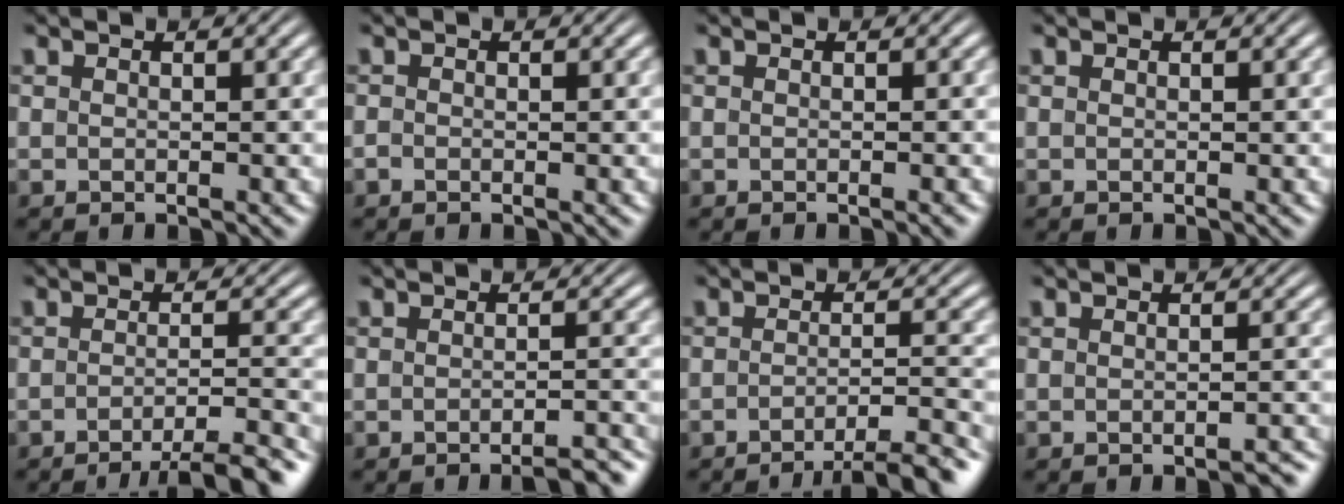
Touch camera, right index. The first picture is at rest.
{"total": 0.7, "force": [-0.6, 0.3, 0.1], "torque": [-0.007, -0.007, -0.009]}
{"total": 0.5, "force": [-0.4, -0.1, 0.3], "torque": [-0.003, 0.004, -0.008]}
{"total": 0.0}
{"total": 6.1, "force": [-4.9, 1.0, 3.4], "torque": [-0.039, -0.013, -0.076]}
{"total": 3.8, "force": [-3.5, 0.6, 1.4], "torque": [-0.018, -0.004, -0.057]}
{"total": 5.8, "force": [-4.8, 0.9, 3.2], "torque": [-0.037, -0.015, -0.074]}
{"total": 2.2, "force": [-2.0, 0.4, 0.8], "torque": [-0.012, -0.001, -0.030]}